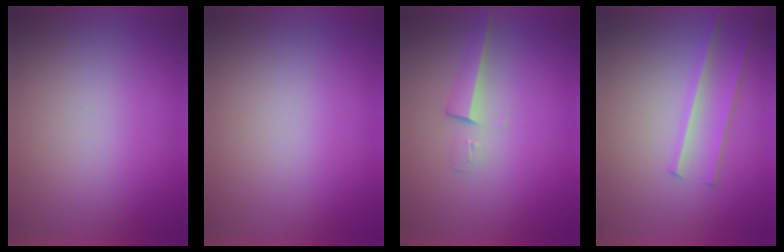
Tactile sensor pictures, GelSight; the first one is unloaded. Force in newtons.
{"total": 1.2}
{"total": 2.3}
{"total": 2.2}